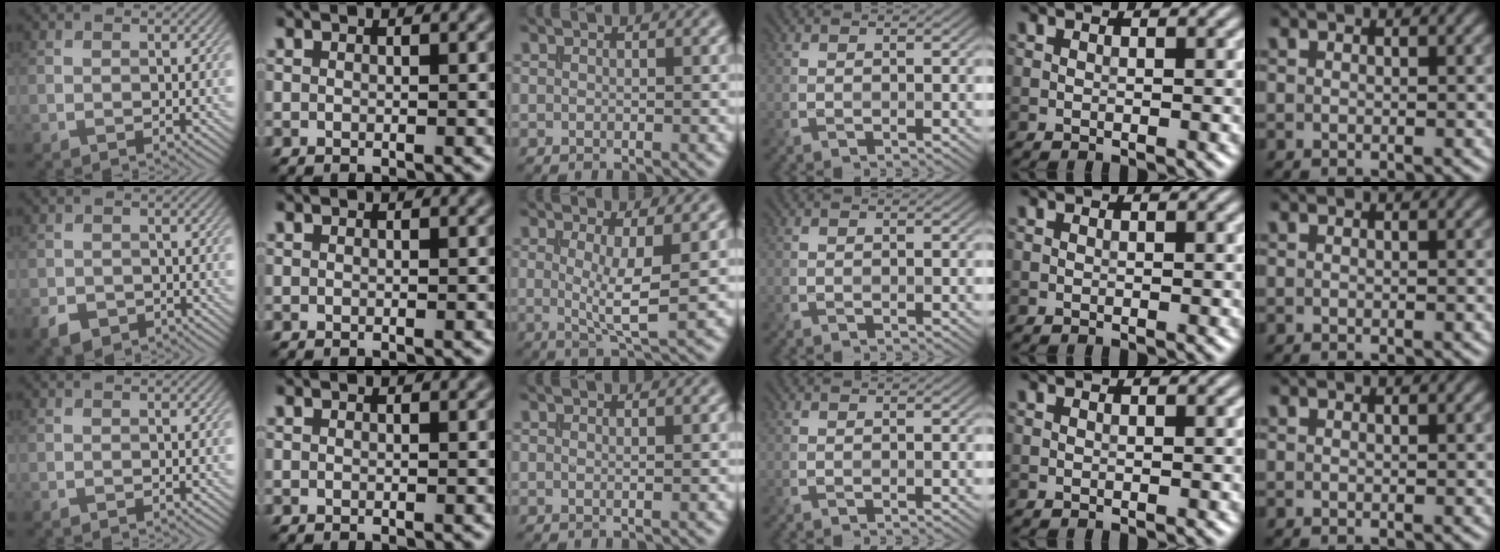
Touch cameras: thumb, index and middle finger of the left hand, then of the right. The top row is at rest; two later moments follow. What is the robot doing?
{"motion": "extract", "object": "file holder"}